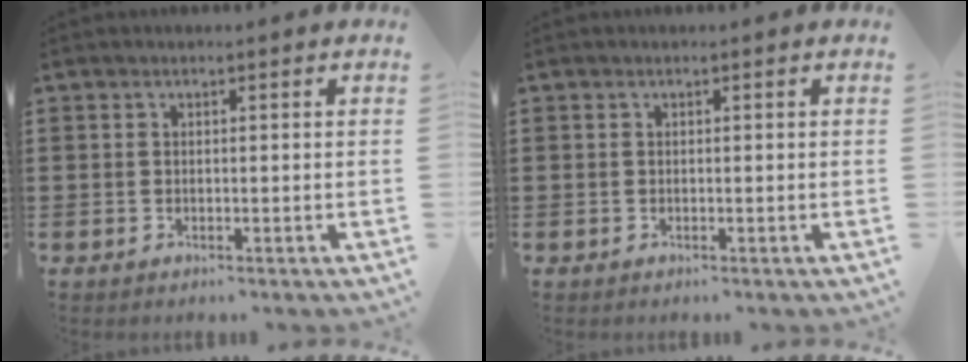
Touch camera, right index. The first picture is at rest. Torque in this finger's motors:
{"motor_torque": [0.00, 0.00, 0.00, 0.00]}